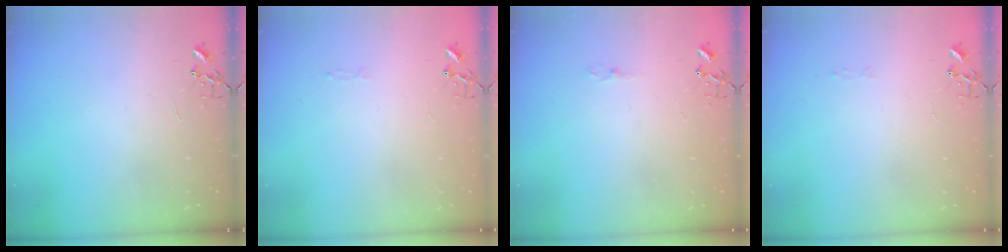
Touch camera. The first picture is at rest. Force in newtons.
{"total": 2.8, "press": 2.8, "slide": 0.4}
{"total": 2.7, "press": 2.7, "slide": 0.4}
{"total": 3.2, "press": 3.2, "slide": 0.5}